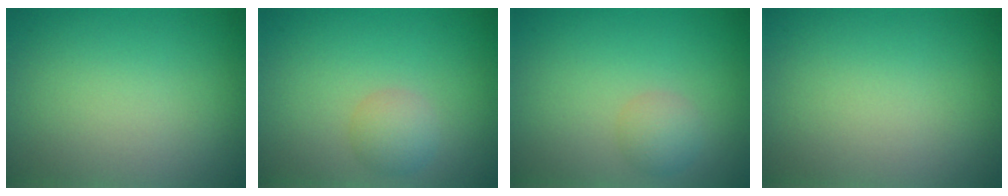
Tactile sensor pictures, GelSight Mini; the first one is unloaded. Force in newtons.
{"total": 2.1, "press": 2.1, "slide": 0.2}
{"total": 1.9, "press": 1.9, "slide": 0.1}
{"total": 0.0}